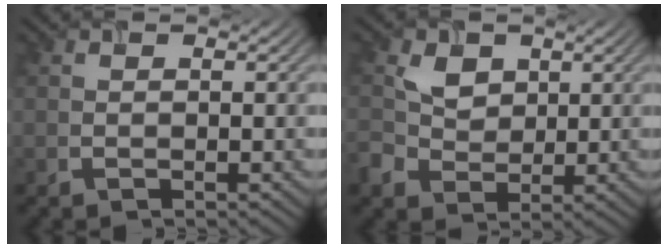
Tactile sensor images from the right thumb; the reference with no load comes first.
{"total": 4.5, "force": [1.0, 3.7, 2.3], "torque": [-0.066, 0.001, 0.016]}